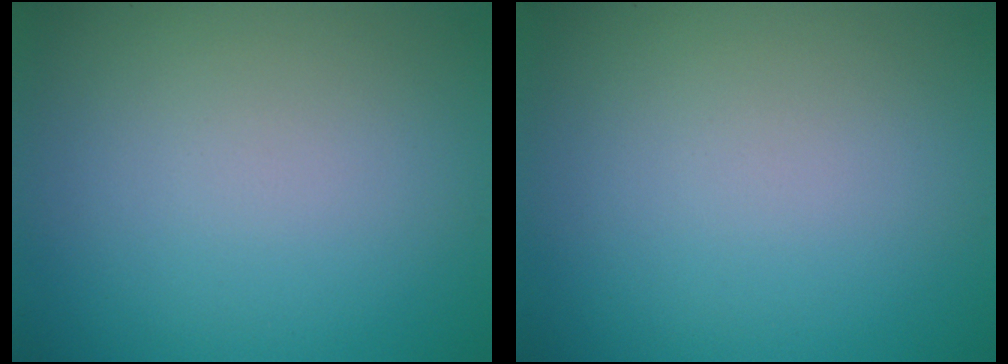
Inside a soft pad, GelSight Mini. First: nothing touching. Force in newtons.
{"total": 0.0}